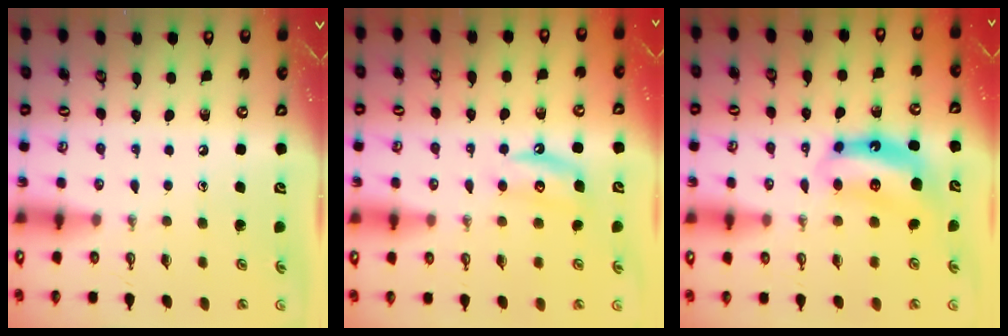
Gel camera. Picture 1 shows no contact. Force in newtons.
{"total": 7.7, "press": 7.7, "slide": 0.5}
{"total": 7.1, "press": 7.1, "slide": 0.2}